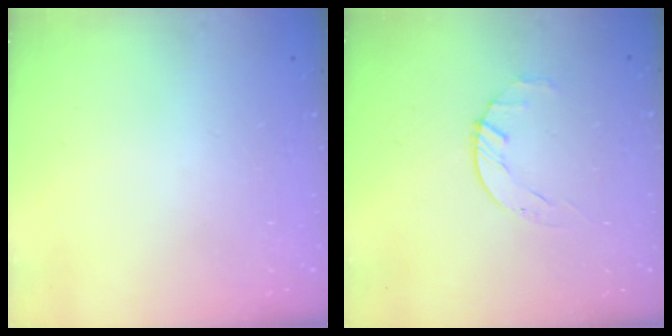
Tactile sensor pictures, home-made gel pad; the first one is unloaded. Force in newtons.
{"total": 1.8, "press": 1.7, "slide": 0.3}